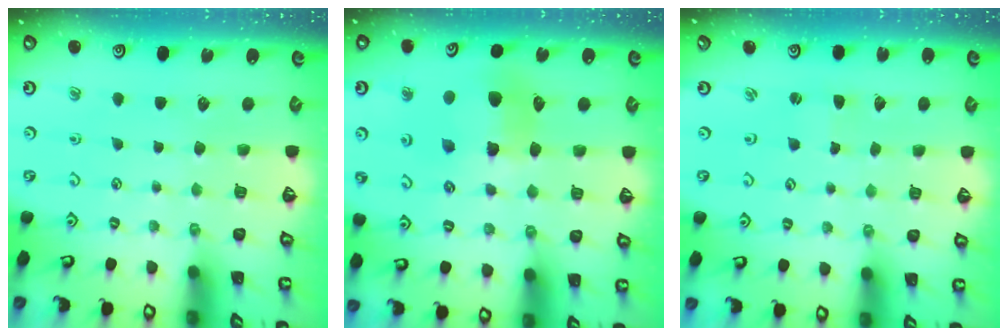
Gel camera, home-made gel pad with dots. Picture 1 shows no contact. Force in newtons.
{"total": 10.0, "press": 9.9, "slide": 1.4}
{"total": 1.6, "press": 1.6, "slide": 0.4}